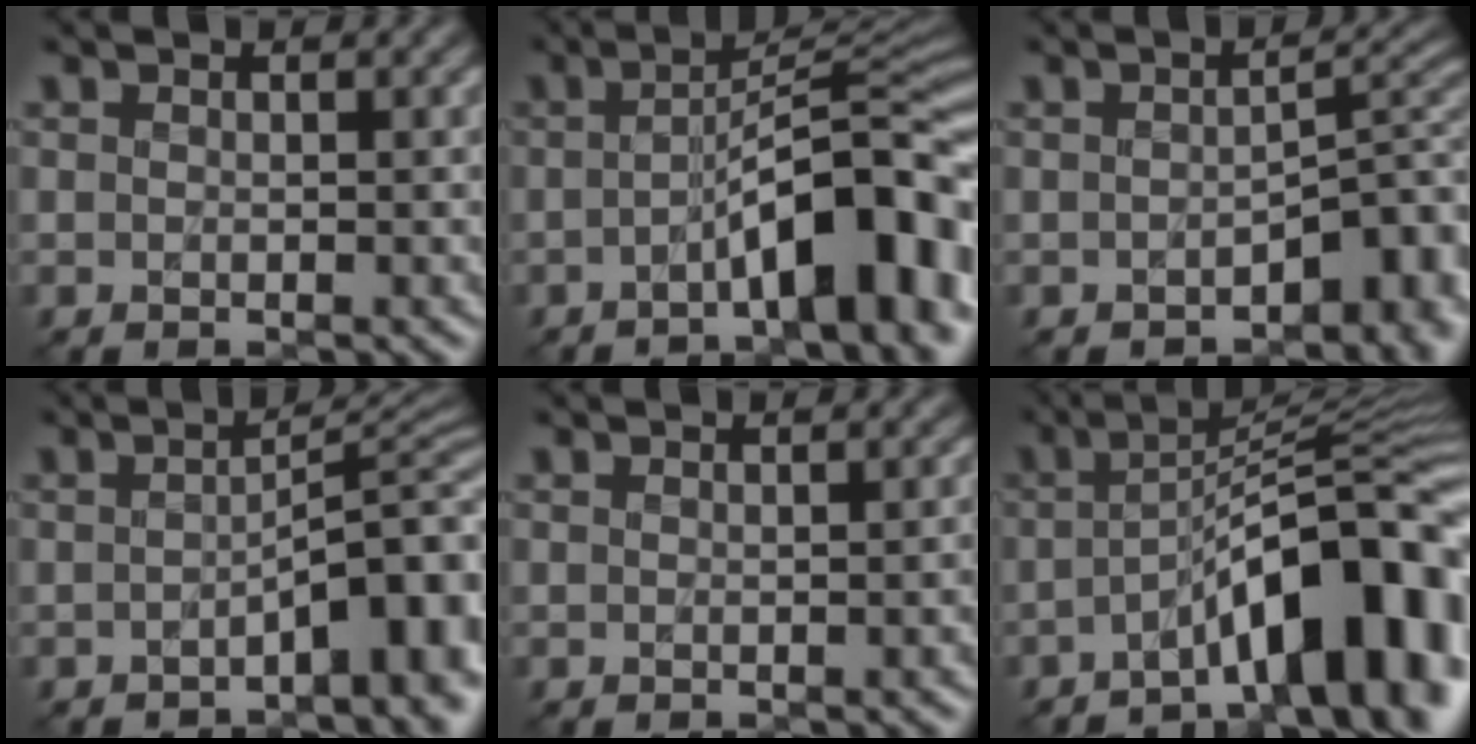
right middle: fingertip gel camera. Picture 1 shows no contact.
{"total": 9.2, "force": [-3.0, 2.1, 8.5], "torque": [-0.110, 0.021, -0.054]}
{"total": 4.8, "force": [-2.3, 2.2, 3.6], "torque": [-0.030, 0.006, -0.034]}
{"total": 7.1, "force": [-2.6, 2.1, 6.3], "torque": [-0.079, 0.008, -0.044]}
{"total": 0.7, "force": [-0.4, 0.1, 0.5], "torque": [-0.008, -0.001, -0.005]}
{"total": 10.9, "force": [-4.7, 2.8, 9.4], "torque": [-0.119, 0.021, -0.078]}